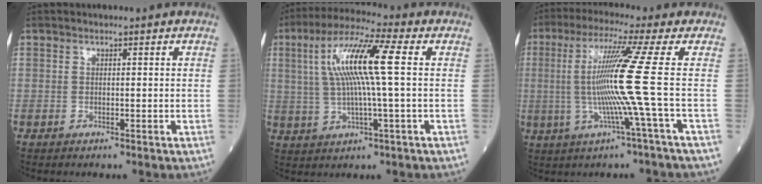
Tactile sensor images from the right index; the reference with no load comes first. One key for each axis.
{"total": 12.1, "fx": 2.1, "fy": 0.3, "fz": 11.9, "tx": -0.237, "ty": 0.019, "tz": 0.035}
{"total": 10.8, "fx": -0.6, "fy": -3.2, "fz": 10.4, "tx": -0.203, "ty": -0.003, "tz": -0.006}